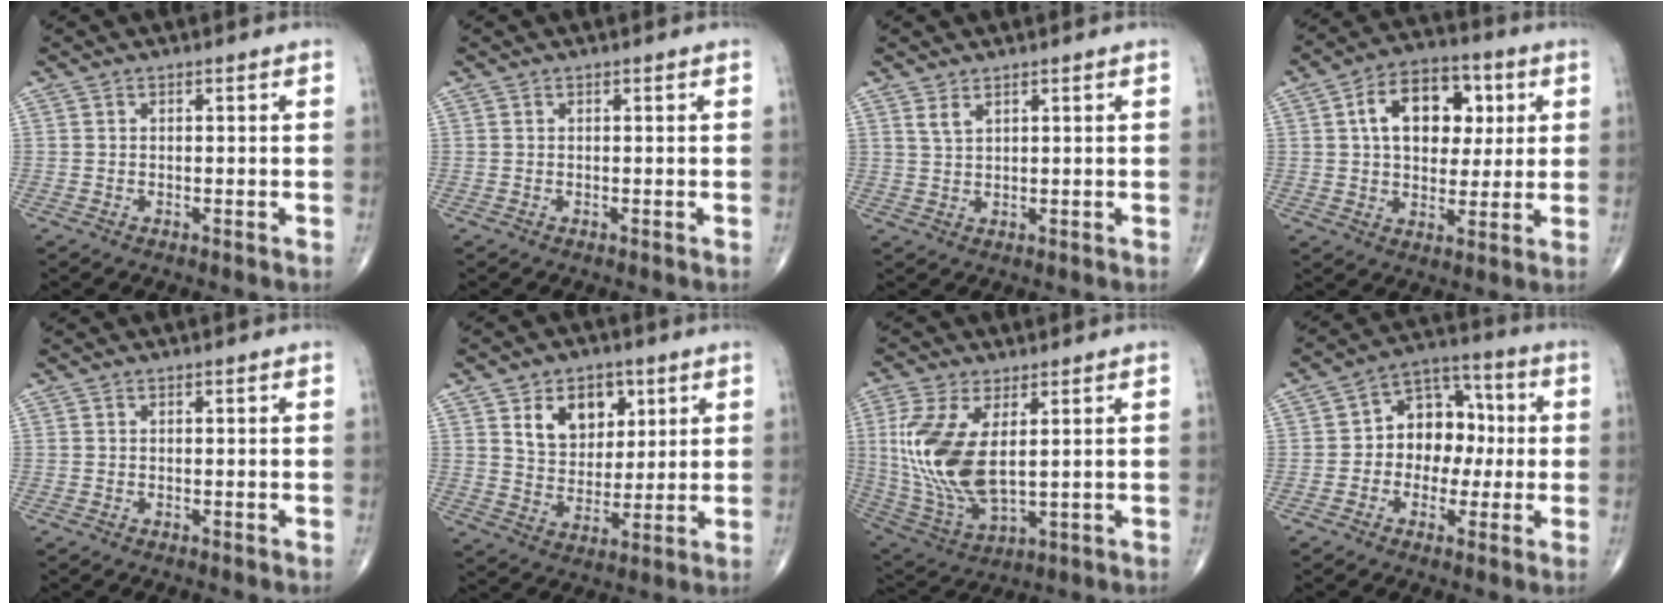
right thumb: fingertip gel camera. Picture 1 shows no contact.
{"total": 0.0}
{"total": 2.2, "force": [1.5, 0.8, 1.3], "torque": [-0.027, -0.006, 0.037]}
{"total": 14.9, "force": [3.7, 9.8, 10.6], "torque": [-0.125, 0.008, 0.055]}
{"total": 0.0}
{"total": 11.1, "force": [4.7, 7.8, 6.3], "torque": [-0.062, -0.025, 0.084]}
{"total": 16.0, "force": [2.4, 7.6, 13.9], "torque": [-0.300, -0.016, 0.062]}
{"total": 11.6, "force": [-0.2, 8.7, 7.7], "torque": [-0.072, 0.039, -0.014]}